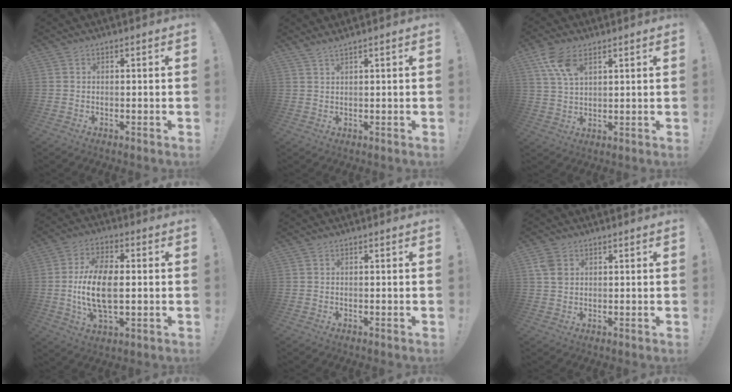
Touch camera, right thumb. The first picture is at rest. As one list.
[{"total": 1.9, "force": [1.6, -0.6, 0.9], "torque": [-0.021, -0.007, 0.029]}, {"total": 8.8, "force": [4.8, 4.3, 5.9], "torque": [-0.112, -0.017, 0.091]}, {"total": 14.4, "force": [-0.6, 7.4, 12.3], "torque": [-0.231, -0.002, -0.016]}, {"total": 0.0}, {"total": 4.5, "force": [1.8, 3.3, 2.5], "torque": [-0.040, 0.002, 0.036]}]